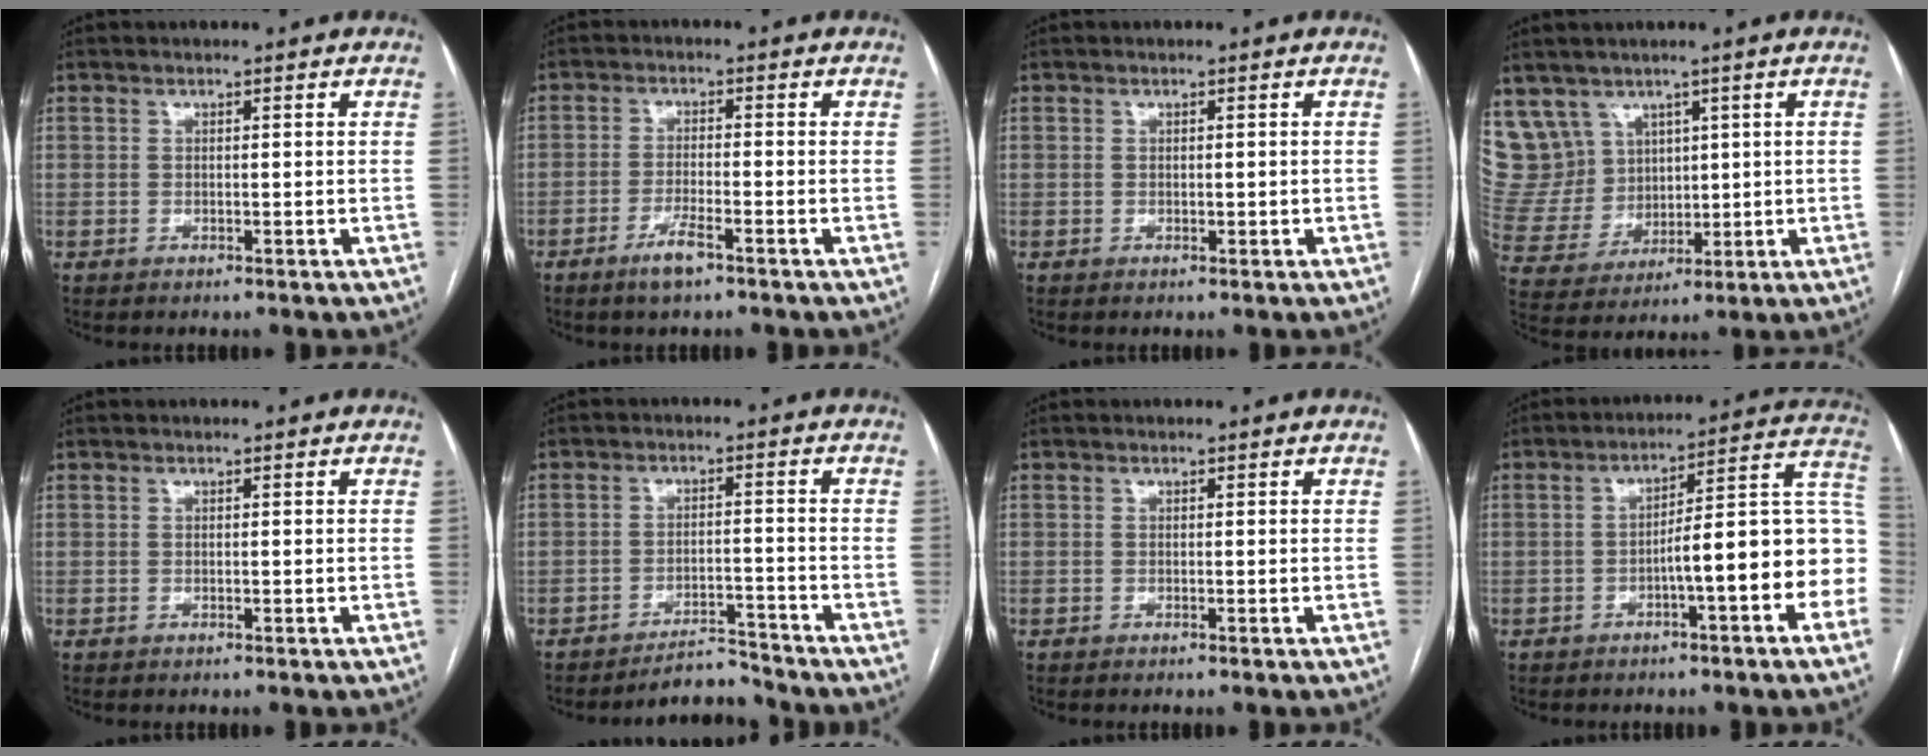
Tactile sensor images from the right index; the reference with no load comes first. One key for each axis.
{"total": 4.0, "fx": -2.7, "fy": 0.5, "fz": 3.0, "tx": -0.060, "ty": -0.003, "tz": -0.051}
{"total": 0.7, "fx": -0.1, "fy": 0.5, "fz": 0.5, "tx": -0.010, "ty": 0.002, "tz": 0.000}
{"total": 9.9, "fx": 5.9, "fy": 8.0, "fz": 0.7, "tx": -0.037, "ty": 0.046, "tz": 0.139}
{"total": 0.0}
{"total": 4.4, "fx": -4.4, "fy": 0.4, "fz": -0.4, "tx": 0.012, "ty": 0.007, "tz": -0.070}
{"total": 0.0}
{"total": 13.5, "fx": -3.9, "fy": 1.7, "fz": 12.7, "tx": -0.158, "ty": 0.042, "tz": -0.052}